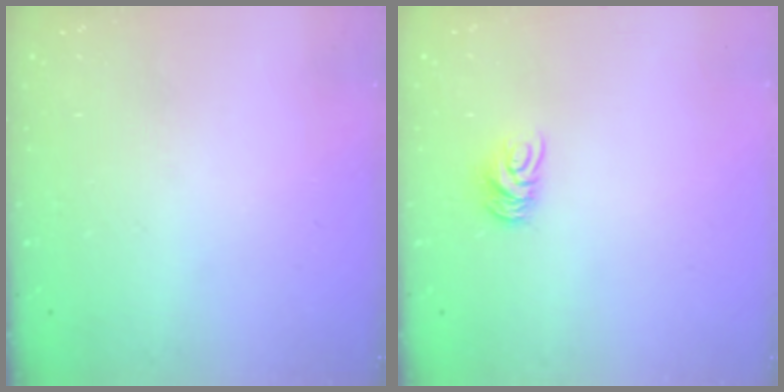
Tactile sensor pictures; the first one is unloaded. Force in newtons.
{"total": 7.5, "press": 7.5, "slide": 0.5}